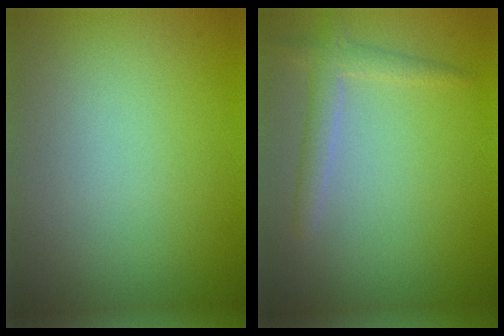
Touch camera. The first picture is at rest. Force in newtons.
{"total": 2.2, "press": 2.2, "slide": 0.1}